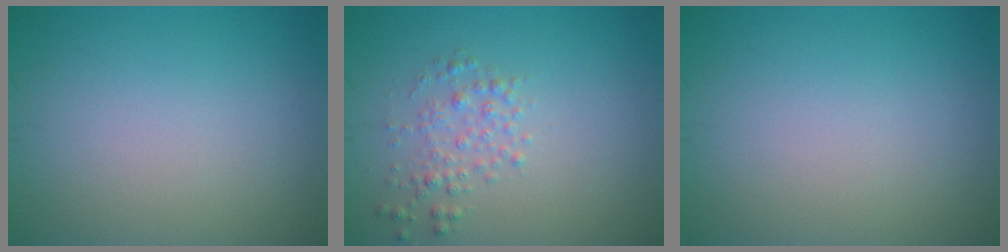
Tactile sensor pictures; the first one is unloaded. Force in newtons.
{"total": 1.9, "press": 1.9, "slide": 0.0}
{"total": 0.0}